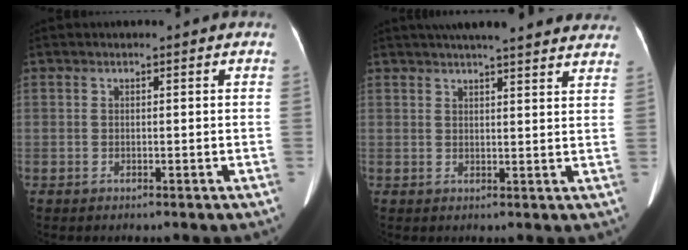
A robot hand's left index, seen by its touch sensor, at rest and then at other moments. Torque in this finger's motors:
{"motor_torque": [0.57, -0.87, 0.18, 0.07]}